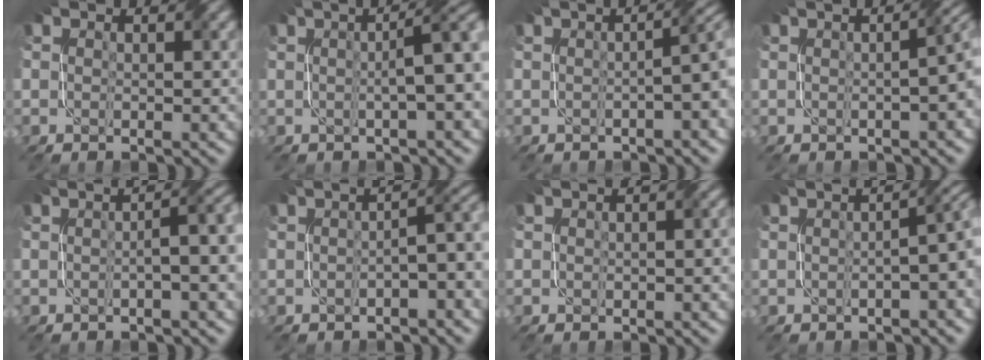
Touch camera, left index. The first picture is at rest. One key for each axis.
{"total": 6.1, "fx": 0.7, "fy": 1.5, "fz": 5.8, "tx": -0.053, "ty": 0.024, "tz": 0.005}
{"total": 4.7, "fx": -0.3, "fy": 1.6, "fz": 4.4, "tx": -0.033, "ty": 0.017, "tz": -0.007}
{"total": 6.2, "fx": 0.4, "fy": 2.9, "fz": 5.4, "tx": -0.019, "ty": 0.023, "tz": -0.006}
{"total": 4.8, "fx": -0.1, "fy": 1.2, "fz": 4.6, "tx": -0.052, "ty": 0.017, "tz": -0.002}
{"total": 4.2, "fx": -0.9, "fy": 1.0, "fz": 4.0, "tx": -0.052, "ty": 0.015, "tz": -0.016}
{"total": 1.7, "fx": 0.2, "fy": 0.8, "fz": 1.5, "tx": -0.015, "ty": 0.003, "tz": 0.005}
{"total": 5.4, "fx": -0.3, "fy": 1.9, "fz": 5.1, "tx": -0.039, "ty": 0.015, "tz": -0.005}